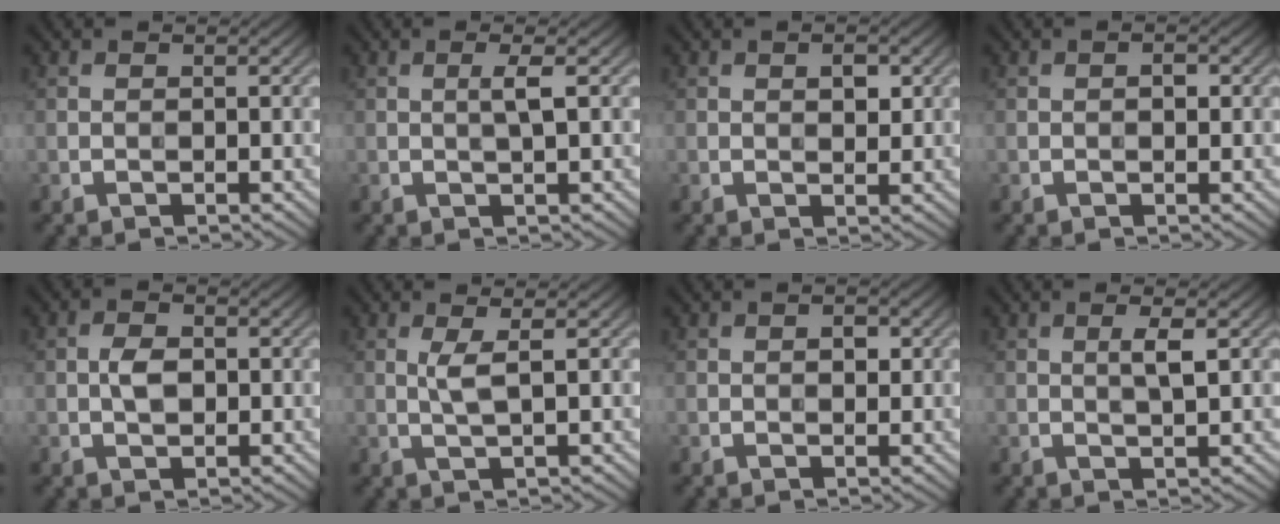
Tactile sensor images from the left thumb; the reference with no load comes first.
{"total": 1.8, "force": [0.3, 0.0, 1.8], "torque": [-0.036, 0.006, 0.004]}
{"total": 2.1, "force": [0.7, 1.1, 1.7], "torque": [-0.025, -0.002, 0.011]}
{"total": 1.0, "force": [0.1, 0.5, 0.9], "torque": [-0.010, 0.001, -0.001]}
{"total": 2.6, "force": [-0.1, 1.5, 2.1], "torque": [-0.044, 0.003, -0.004]}
{"total": 2.6, "force": [0.6, 0.3, 2.5], "torque": [-0.053, 0.004, 0.011]}
{"total": 1.3, "force": [0.3, 0.7, 1.1], "torque": [-0.014, 0.001, 0.001]}
{"total": 2.2, "force": [0.6, 0.3, 2.1], "torque": [-0.040, 0.002, 0.010]}